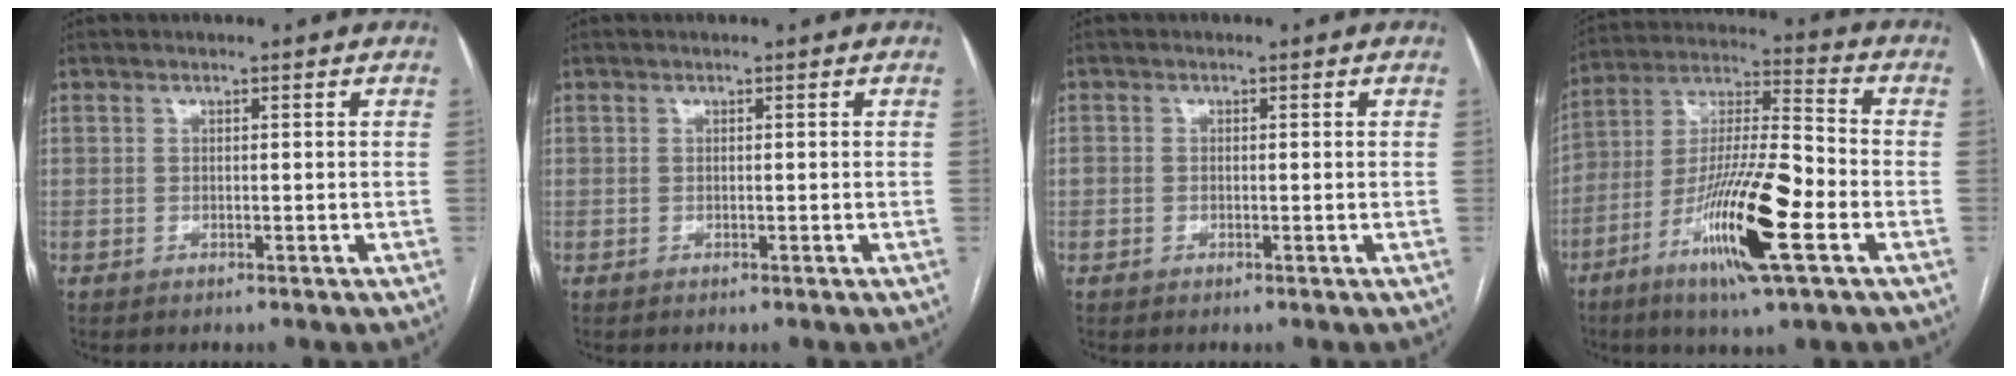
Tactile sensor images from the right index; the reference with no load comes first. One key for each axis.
{"total": 0.0}
{"total": 0.8, "fx": -0.1, "fy": 0.8, "fz": 0.2, "tx": 0.003, "ty": 0.007, "tz": -0.001}
{"total": 17.5, "fx": -7.1, "fy": 2.1, "fz": 15.8, "tx": -0.300, "ty": -0.011, "tz": -0.126}